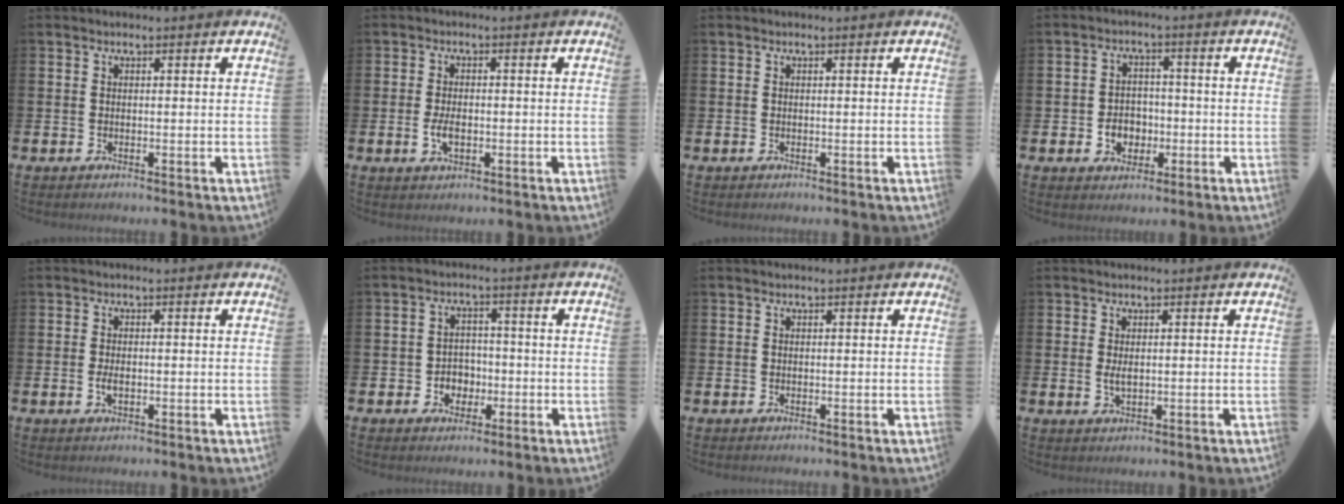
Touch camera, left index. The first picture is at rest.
{"total": 3.0, "force": [-0.5, 1.6, 2.4], "torque": [-0.039, -0.001, -0.011]}
{"total": 0.0}
{"total": 4.0, "force": [-1.1, 3.4, 1.8], "torque": [-0.018, -0.002, -0.030]}
{"total": 1.7, "force": [-0.3, 0.8, 1.5], "torque": [-0.020, -0.002, -0.008]}
{"total": 3.1, "force": [-0.9, 2.9, 0.9], "torque": [-0.011, -0.004, -0.027]}
{"total": 0.0}
{"total": 1.8, "force": [0.3, 0.7, 1.7], "torque": [-0.025, -0.001, 0.003]}